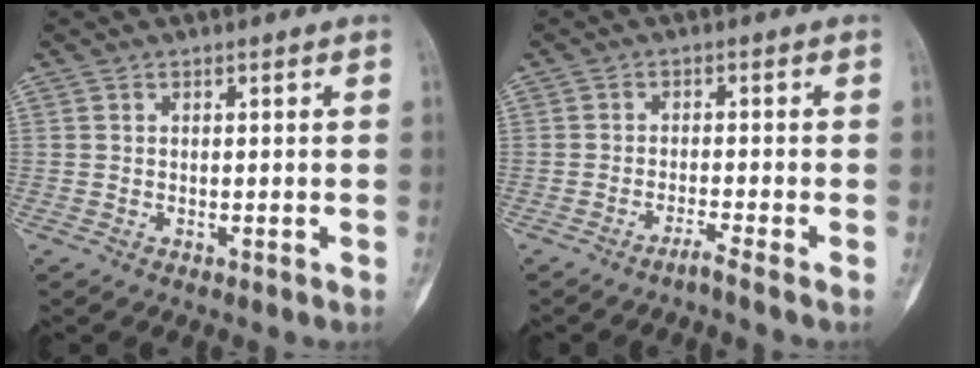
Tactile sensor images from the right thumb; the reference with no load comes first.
{"total": 2.0, "force": [-1.6, -0.7, 1.0], "torque": [-0.028, 0.008, -0.033]}